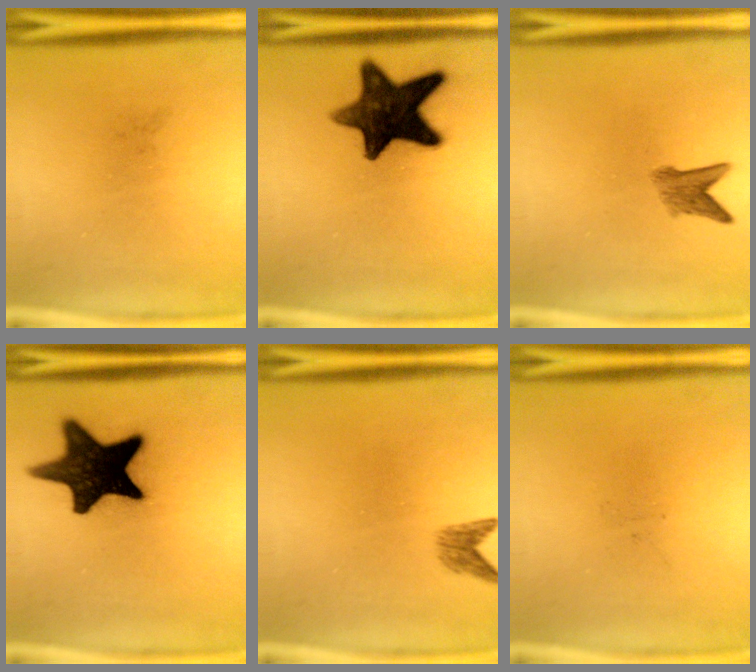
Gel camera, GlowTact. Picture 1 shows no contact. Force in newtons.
{"total": 14.5}
{"total": 3.0}
{"total": 18.4}
{"total": 1.8}
{"total": 0.0}